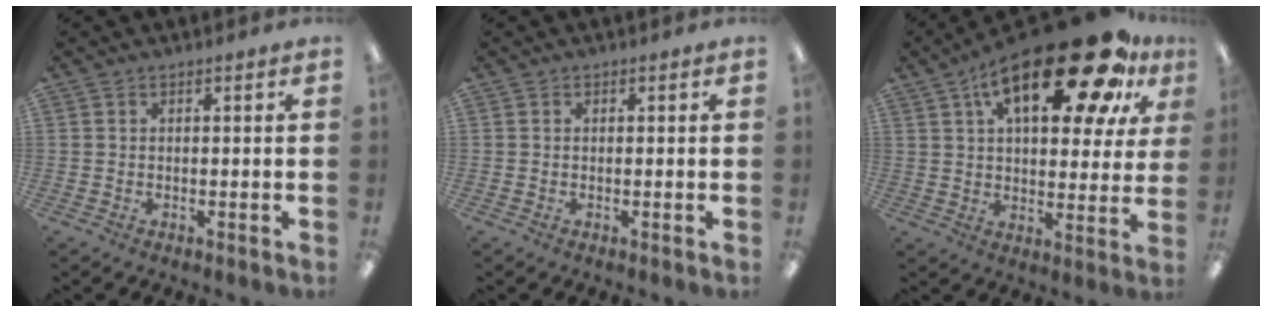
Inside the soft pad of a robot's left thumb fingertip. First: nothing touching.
{"total": 0.0}
{"total": 26.2, "force": [13.8, 10.6, 19.5], "torque": [-0.293, -0.066, 0.219]}